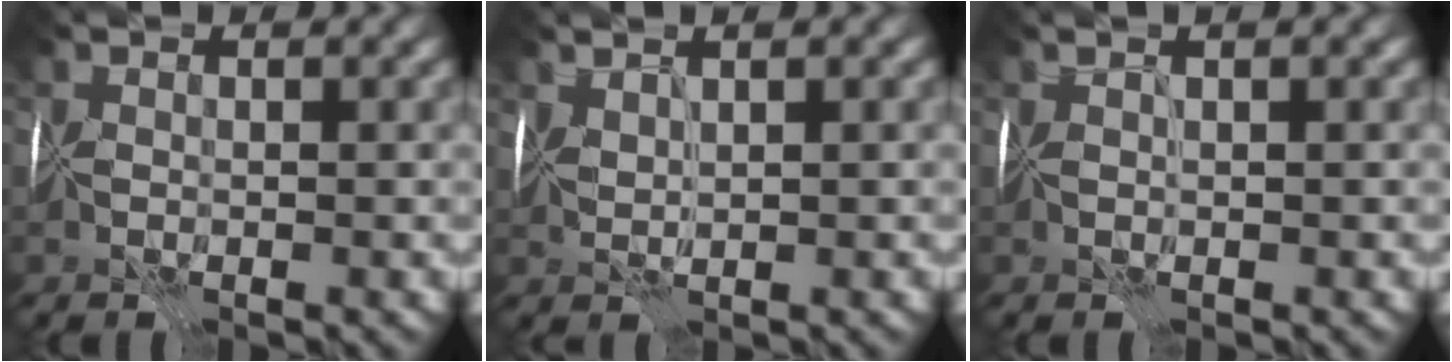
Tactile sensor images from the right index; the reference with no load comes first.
{"total": 1.3, "force": [1.2, -0.2, 0.6], "torque": [-0.012, 0.003, 0.027]}
{"total": 1.2, "force": [0.8, -0.4, 0.9], "torque": [-0.010, 0.004, 0.013]}